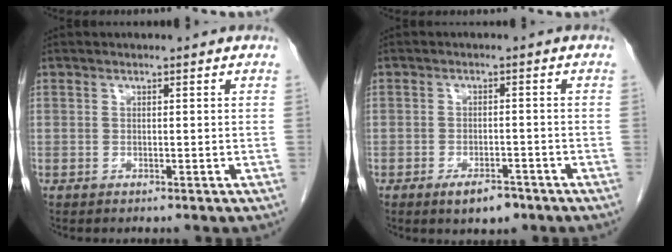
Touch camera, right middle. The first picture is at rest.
{"total": 4.1, "force": [-2.7, 1.7, 2.6], "torque": [-0.043, 0.000, -0.037]}